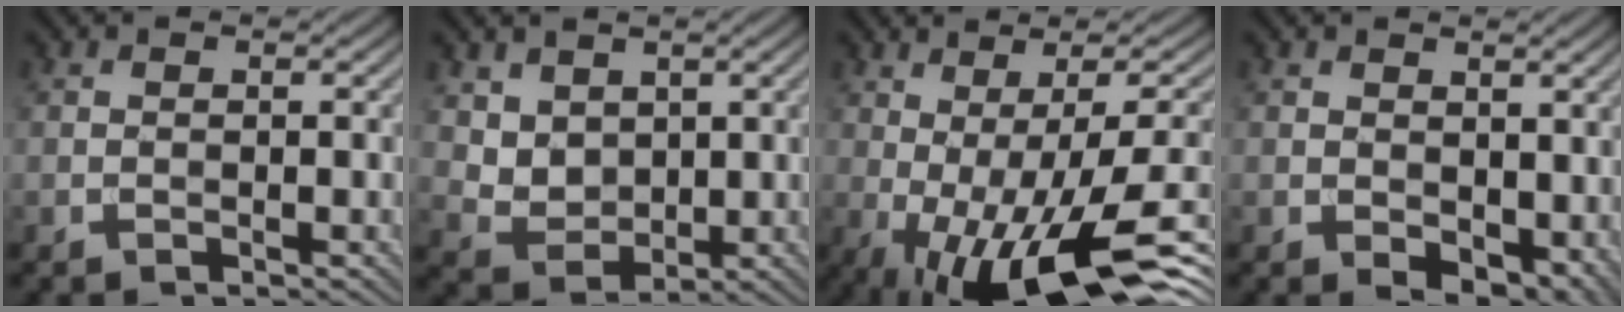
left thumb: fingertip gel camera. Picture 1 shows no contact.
{"total": 4.7, "force": [2.2, 3.6, 2.0], "torque": [-0.066, -0.021, 0.047]}
{"total": 15.3, "force": [-3.5, 4.9, 14.1], "torque": [-0.196, -0.007, -0.032]}
{"total": 4.7, "force": [0.3, 3.1, 3.6], "torque": [-0.063, -0.021, 0.014]}